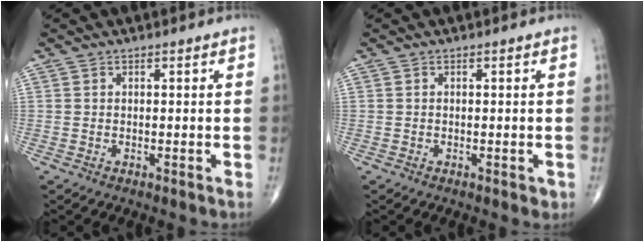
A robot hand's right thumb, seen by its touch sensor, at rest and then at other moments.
{"total": 1.0, "force": [-0.4, 0.6, 0.7], "torque": [-0.008, -0.001, -0.006]}